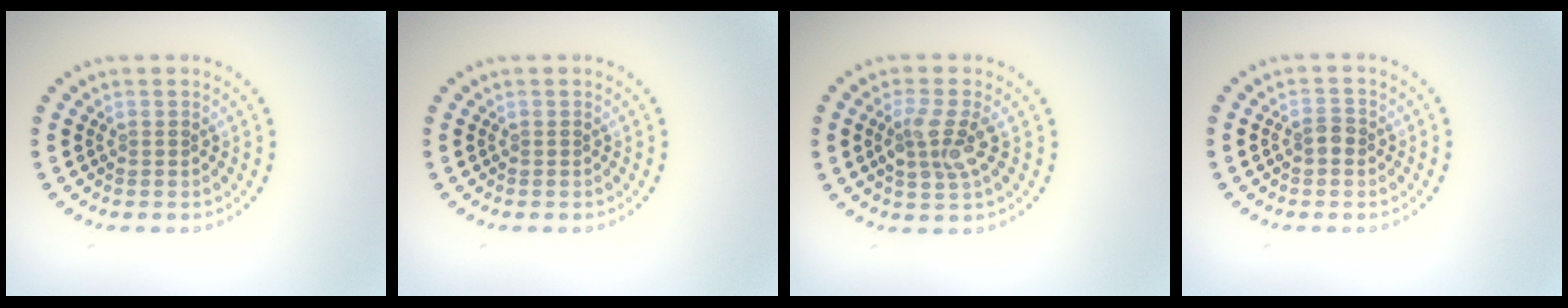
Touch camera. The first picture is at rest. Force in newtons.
{"total": 0.0}
{"total": 2.9, "press": 2.7, "slide": 1.0}
{"total": 1.3, "press": 1.2, "slide": 0.3}